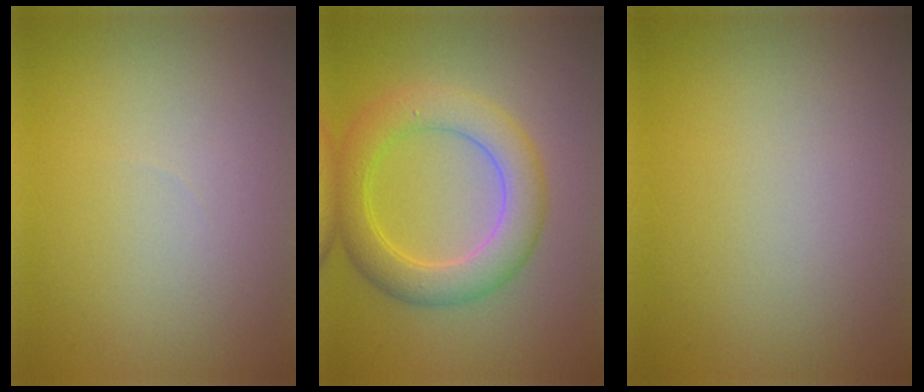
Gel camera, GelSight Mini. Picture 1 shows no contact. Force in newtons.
{"total": 5.3, "press": 5.3, "slide": 0.2}
{"total": 0.0}